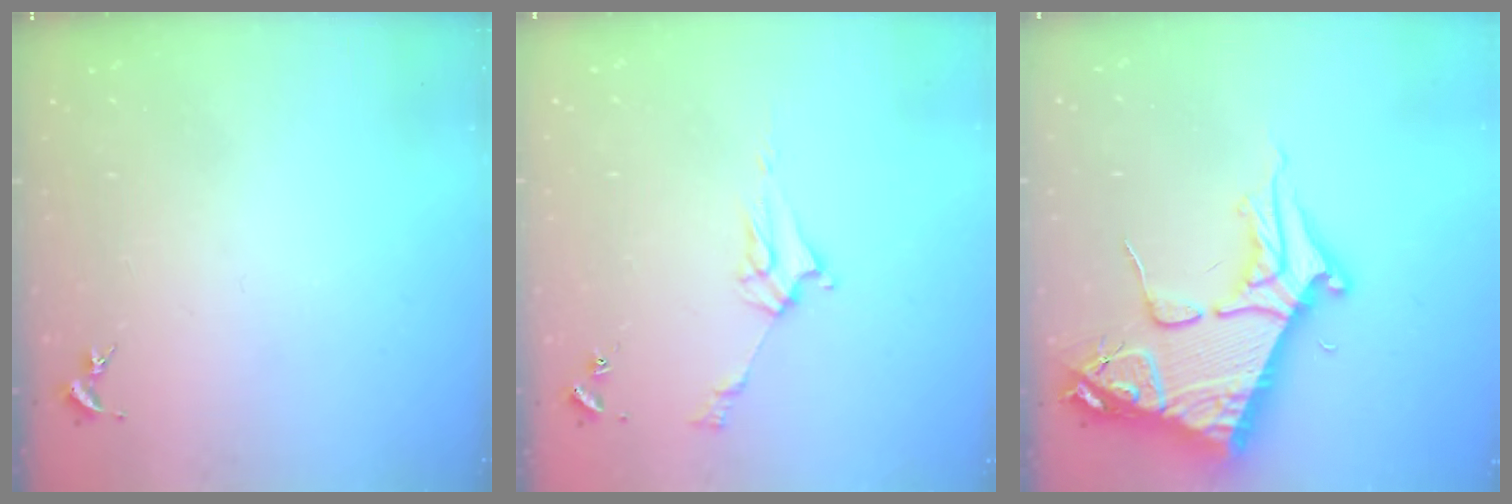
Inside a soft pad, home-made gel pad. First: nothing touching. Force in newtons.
{"total": 4.3, "press": 4.3, "slide": 0.5}
{"total": 10.7, "press": 10.7, "slide": 1.2}